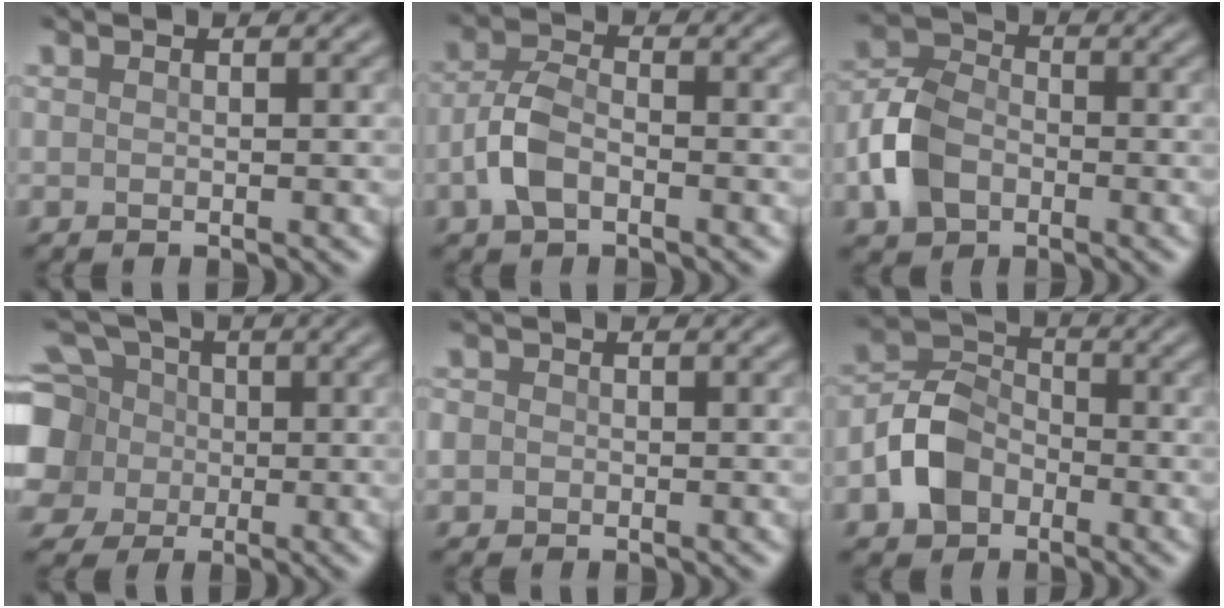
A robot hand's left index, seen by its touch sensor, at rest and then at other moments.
{"total": 3.7, "force": [-1.4, 2.0, 2.7], "torque": [-0.057, 0.005, -0.039]}
{"total": 5.4, "force": [-2.1, 3.9, 3.1], "torque": [-0.069, 0.005, -0.050]}
{"total": 10.9, "force": [-0.2, 9.8, 4.9], "torque": [-0.142, 0.015, -0.028]}
{"total": 1.6, "force": [-0.2, 1.5, 0.6], "torque": [-0.005, -0.001, -0.005]}
{"total": 5.3, "force": [-2.3, 3.9, 2.7], "torque": [-0.054, 0.005, -0.057]}